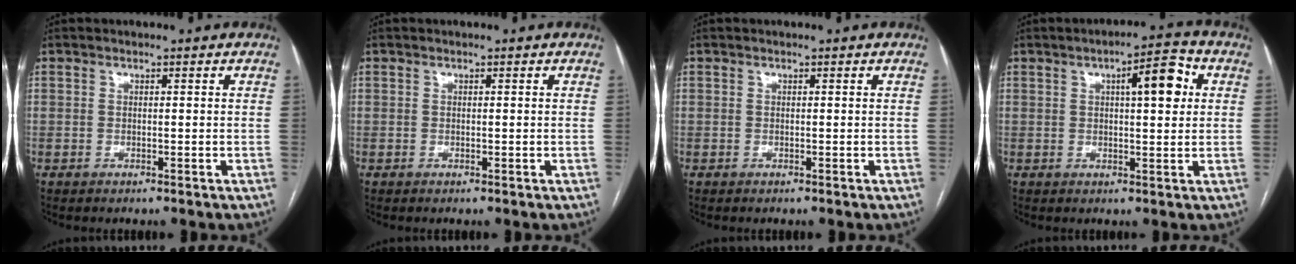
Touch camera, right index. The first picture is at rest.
{"total": 0.0}
{"total": 0.0}
{"total": 7.3, "force": [2.1, 1.8, 6.7], "torque": [-0.094, 0.016, 0.026]}